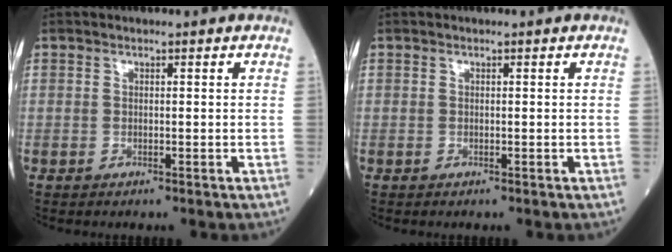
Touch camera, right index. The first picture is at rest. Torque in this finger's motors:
{"motor_torque": [0.00, 0.00, 0.00, -0.01]}